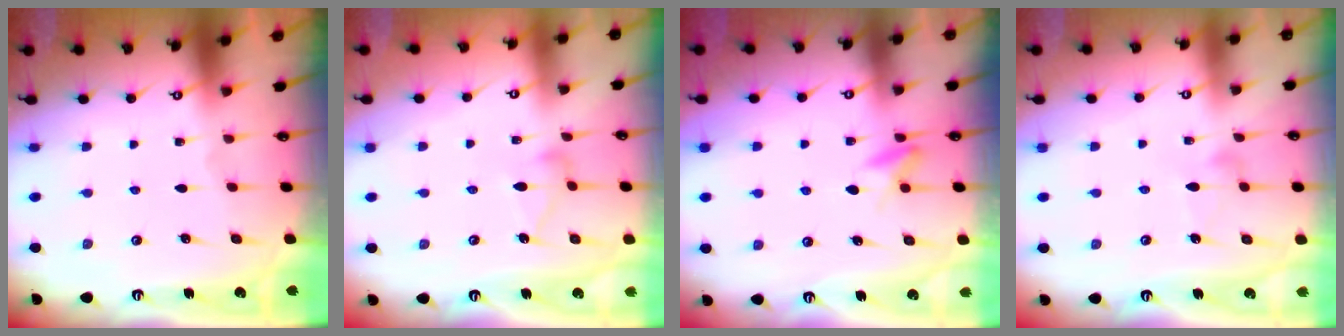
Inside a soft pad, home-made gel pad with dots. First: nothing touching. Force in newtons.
{"total": 7.9, "press": 7.9, "slide": 0.2}
{"total": 6.0, "press": 5.7, "slide": 1.7}
{"total": 5.6, "press": 5.6, "slide": 0.2}